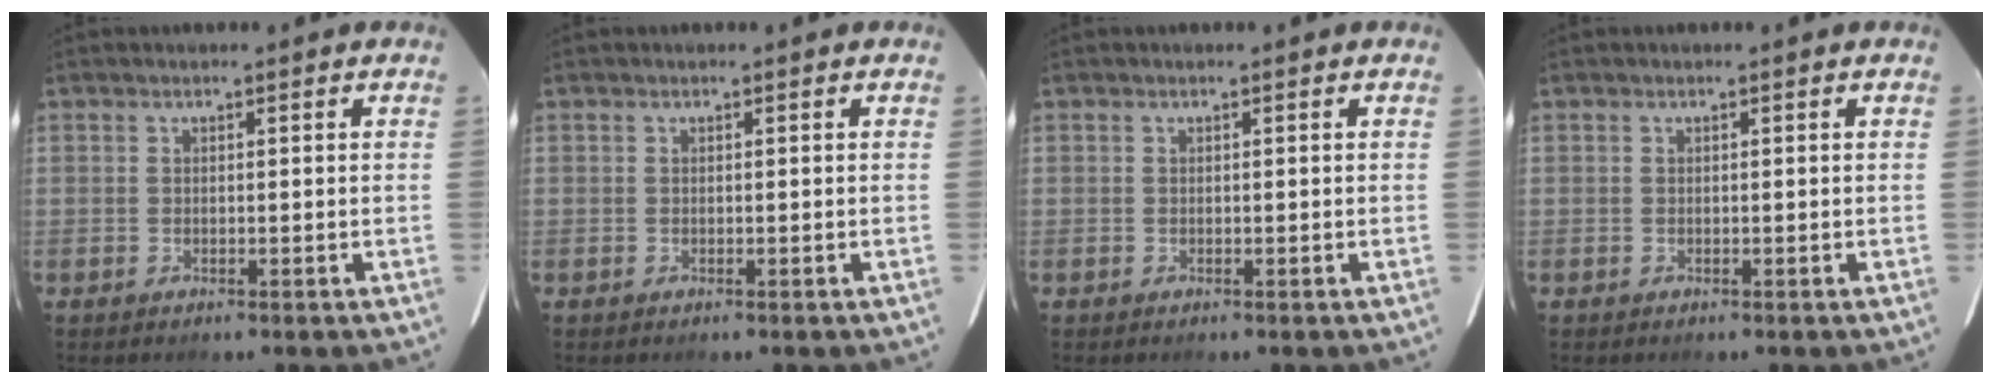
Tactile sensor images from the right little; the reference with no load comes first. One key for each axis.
{"total": 0.0}
{"total": 0.0}
{"total": 0.0}